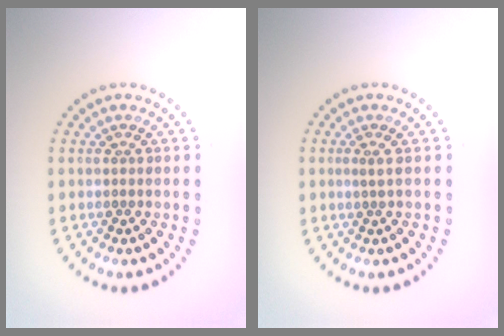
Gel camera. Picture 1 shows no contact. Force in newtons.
{"total": 0.5, "press": 0.2, "slide": 0.5}